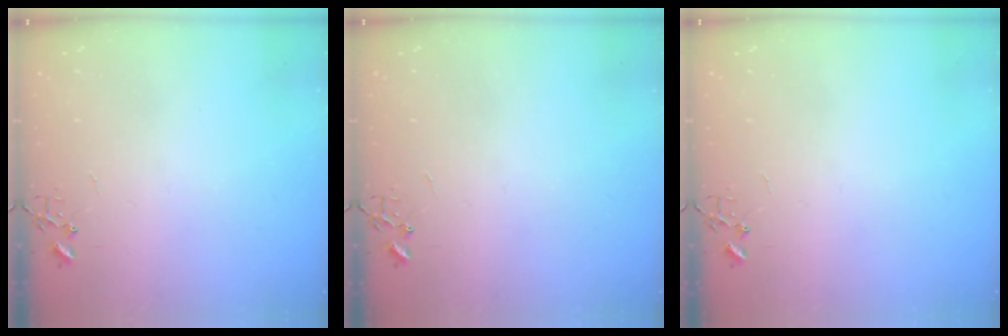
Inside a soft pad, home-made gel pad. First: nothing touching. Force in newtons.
{"total": 0.0}
{"total": 0.0}